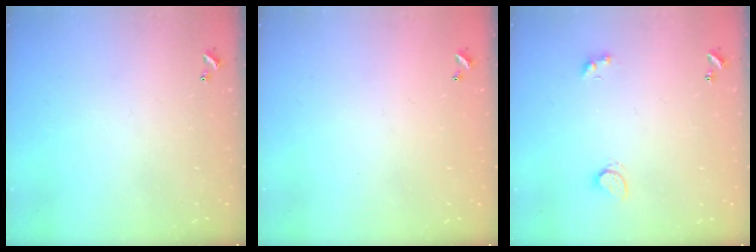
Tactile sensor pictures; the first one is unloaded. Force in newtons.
{"total": 2.9, "press": 2.9, "slide": 0.1}
{"total": 2.7, "press": 2.1, "slide": 1.6}